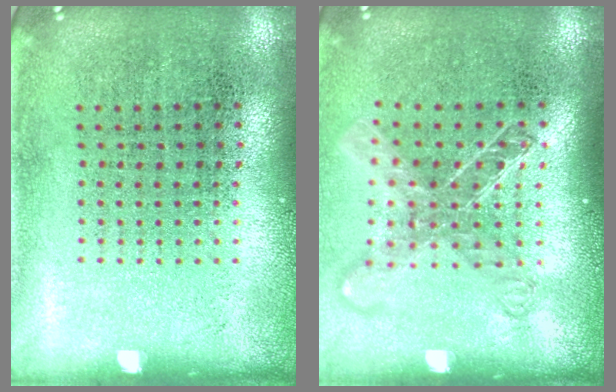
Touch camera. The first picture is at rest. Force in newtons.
{"total": 1.7, "press": 1.3, "slide": 1.0}